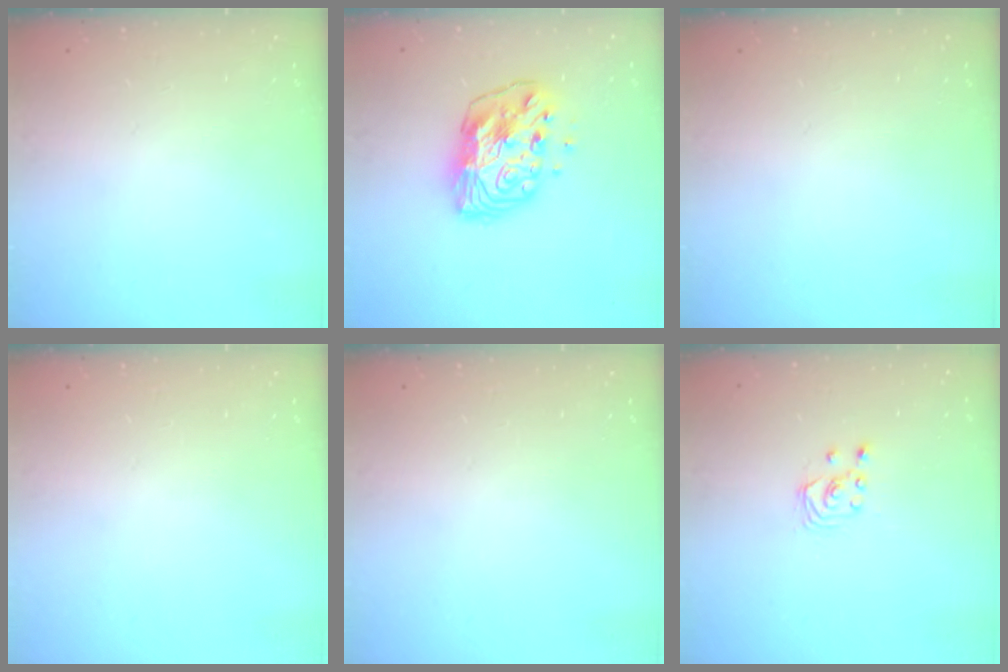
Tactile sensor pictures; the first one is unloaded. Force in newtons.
{"total": 12.2, "press": 12.1, "slide": 1.1}
{"total": 0.0}
{"total": 0.0}
{"total": 0.0}
{"total": 2.1, "press": 2.1, "slide": 0.3}